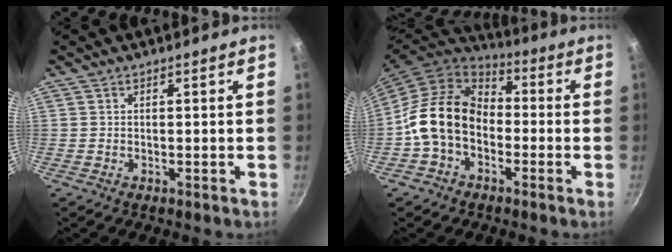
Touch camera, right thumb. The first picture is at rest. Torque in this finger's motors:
{"motor_torque": [1.23, 2.93, 1.07, -1.14, 0.59]}